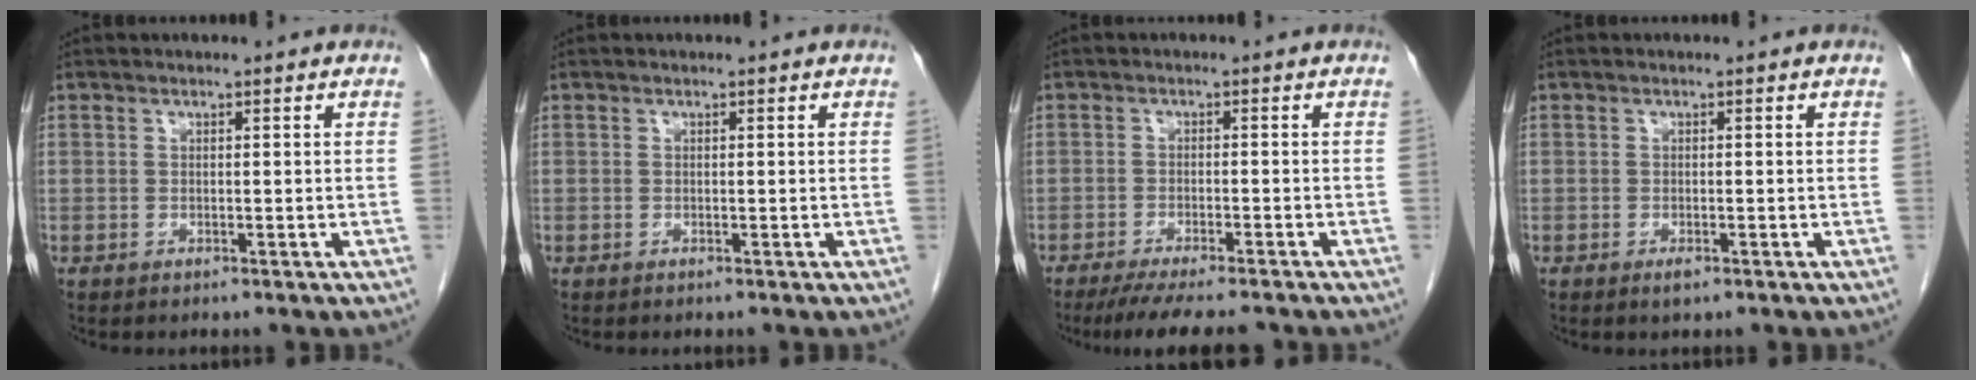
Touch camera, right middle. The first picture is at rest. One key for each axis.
{"total": 0.0}
{"total": 10.0, "fx": -8.6, "fy": 1.3, "fz": 5.0, "tx": -0.069, "ty": -0.016, "tz": -0.126}
{"total": 1.0, "fx": -0.6, "fy": 0.3, "fz": 0.8, "tx": -0.012, "ty": -0.001, "tz": -0.007}